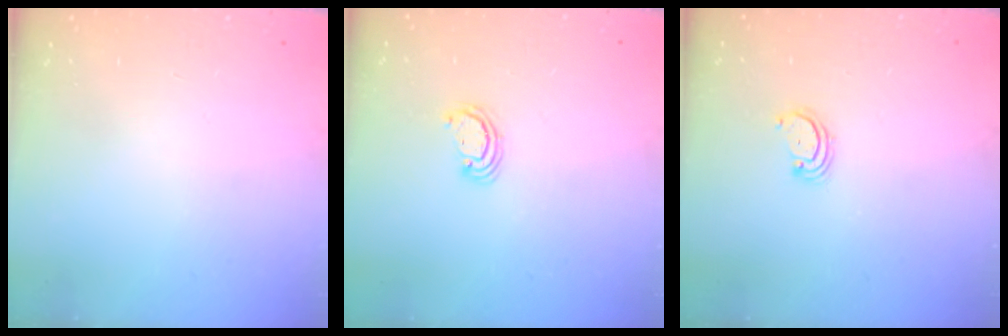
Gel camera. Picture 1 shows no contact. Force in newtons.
{"total": 2.6, "press": 2.5, "slide": 0.2}
{"total": 2.5, "press": 2.5, "slide": 0.3}